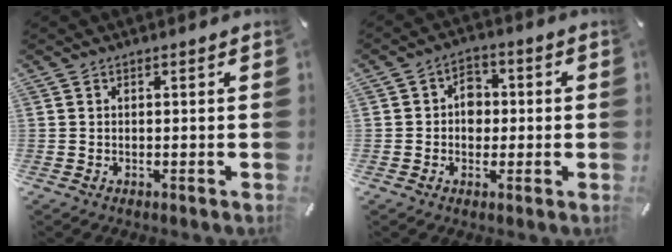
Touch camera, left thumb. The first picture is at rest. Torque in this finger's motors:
{"motor_torque": [0.55, 0.62, 0.48, -0.02, 0.00]}